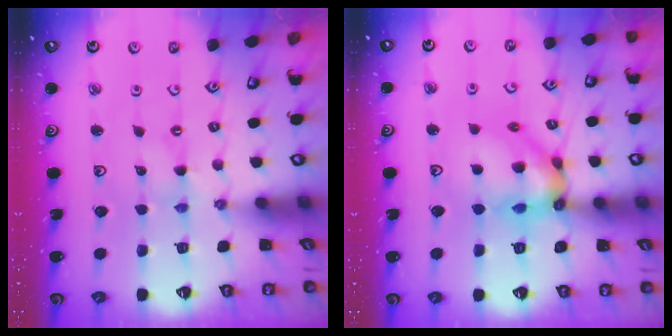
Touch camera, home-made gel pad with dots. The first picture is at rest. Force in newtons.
{"total": 13.4, "press": 13.3, "slide": 1.6}